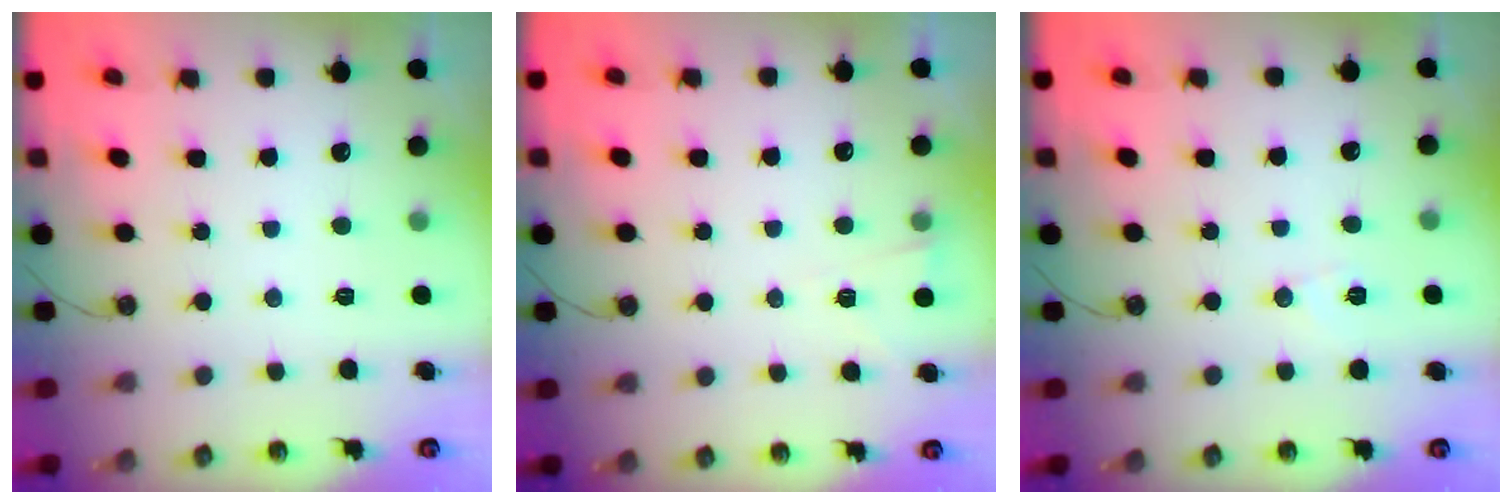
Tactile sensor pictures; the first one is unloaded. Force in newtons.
{"total": 2.7, "press": 2.1, "slide": 1.6}
{"total": 5.1, "press": 4.8, "slide": 1.8}